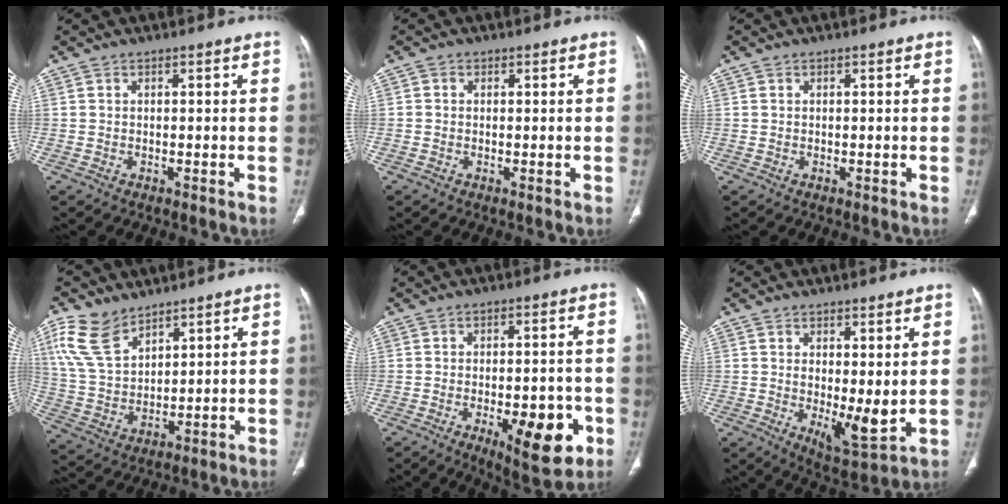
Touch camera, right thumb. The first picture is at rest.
{"total": 0.6, "force": [0.1, 0.6, 0.2], "torque": [0.004, 0.002, -0.002]}
{"total": 0.0}
{"total": 11.2, "force": [7.1, 6.2, 6.0], "torque": [-0.112, -0.023, 0.153]}
{"total": 12.4, "force": [-4.7, 4.7, 10.4], "torque": [-0.119, 0.010, -0.058]}
{"total": 7.6, "force": [0.3, 2.8, 7.0], "torque": [-0.099, -0.026, 0.014]}